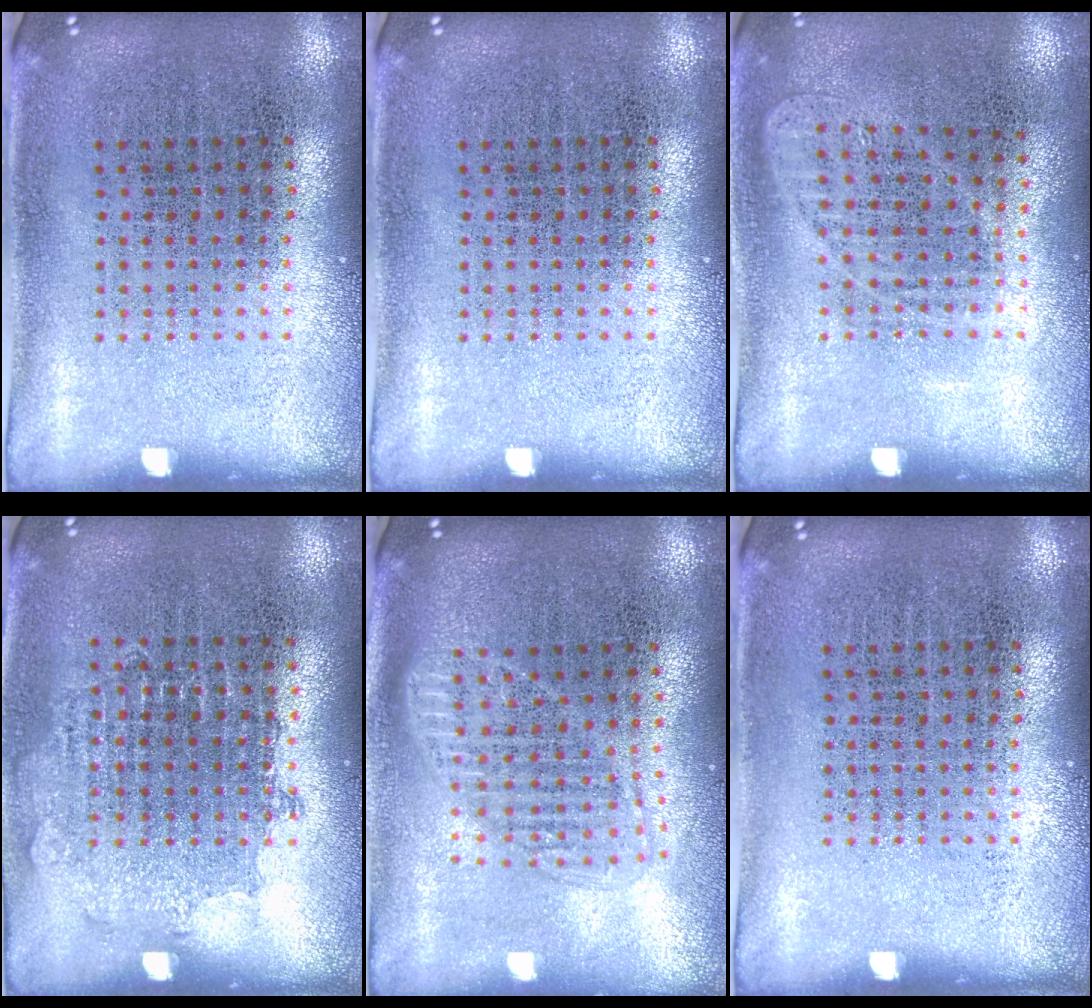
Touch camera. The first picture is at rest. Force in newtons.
{"total": 0.0}
{"total": 0.9, "press": 0.8, "slide": 0.4}
{"total": 0.8, "press": 0.8, "slide": 0.2}
{"total": 1.6, "press": 1.4, "slide": 0.7}
{"total": 0.0}